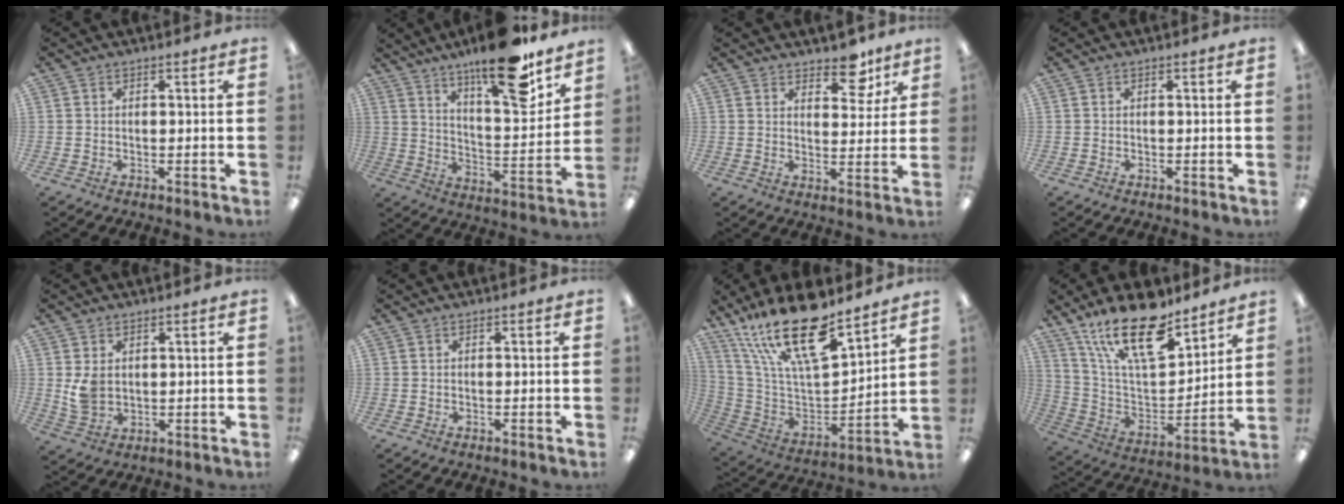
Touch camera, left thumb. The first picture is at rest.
{"total": 19.8, "force": [14.6, 5.1, 12.4], "torque": [-0.185, -0.097, 0.234]}
{"total": 8.2, "force": [6.1, 3.9, 3.8], "torque": [-0.026, -0.040, 0.101]}
{"total": 0.0}
{"total": 5.3, "force": [1.8, 3.8, 3.2], "torque": [-0.056, -0.006, 0.032]}
{"total": 0.0}
{"total": 23.6, "force": [16.3, 8.1, 15.0], "torque": [-0.281, -0.104, 0.281]}
{"total": 21.8, "force": [15.0, 8.5, 13.3], "torque": [-0.245, -0.083, 0.261]}